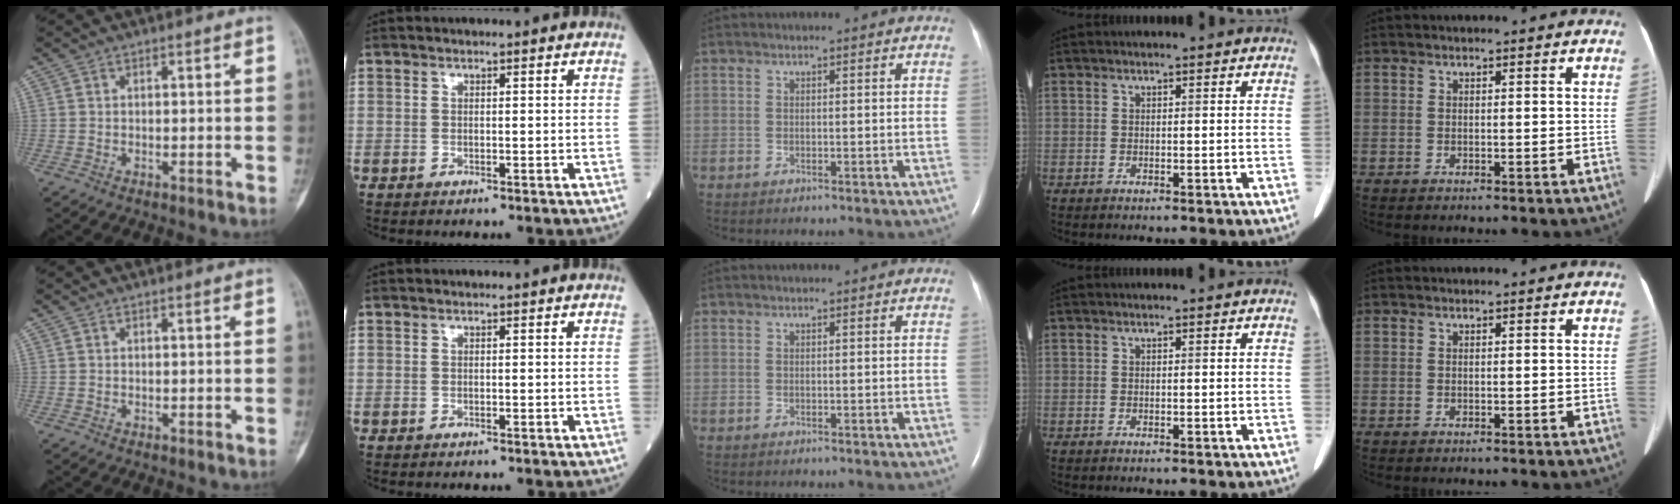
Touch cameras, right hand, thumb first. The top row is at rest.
{}